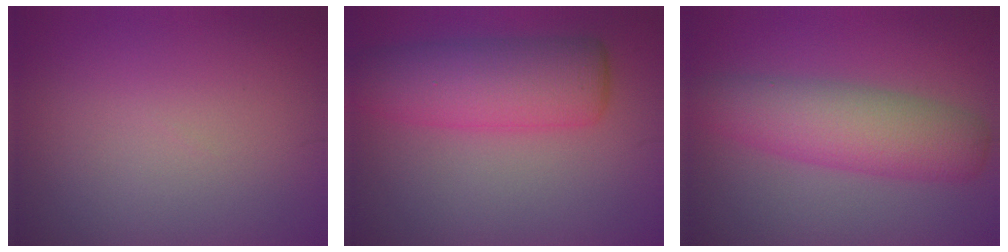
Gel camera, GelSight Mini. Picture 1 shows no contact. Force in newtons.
{"total": 6.3, "press": 6.3, "slide": 0.2}
{"total": 5.8, "press": 5.8, "slide": 0.3}